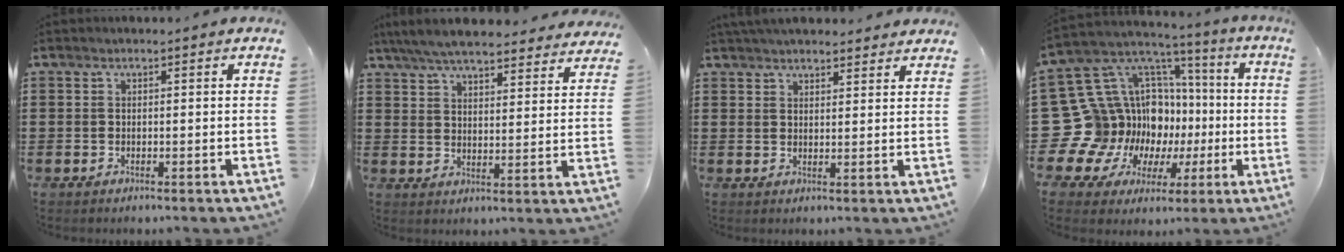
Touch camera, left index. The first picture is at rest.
{"total": 6.1, "force": [6.0, 0.2, 1.3], "torque": [-0.052, -0.031, 0.107]}
{"total": 3.6, "force": [3.5, 0.5, 0.7], "torque": [-0.023, -0.002, 0.067]}
{"total": 16.6, "force": [-1.4, 15.2, 6.7], "torque": [-0.180, -0.046, 0.024]}